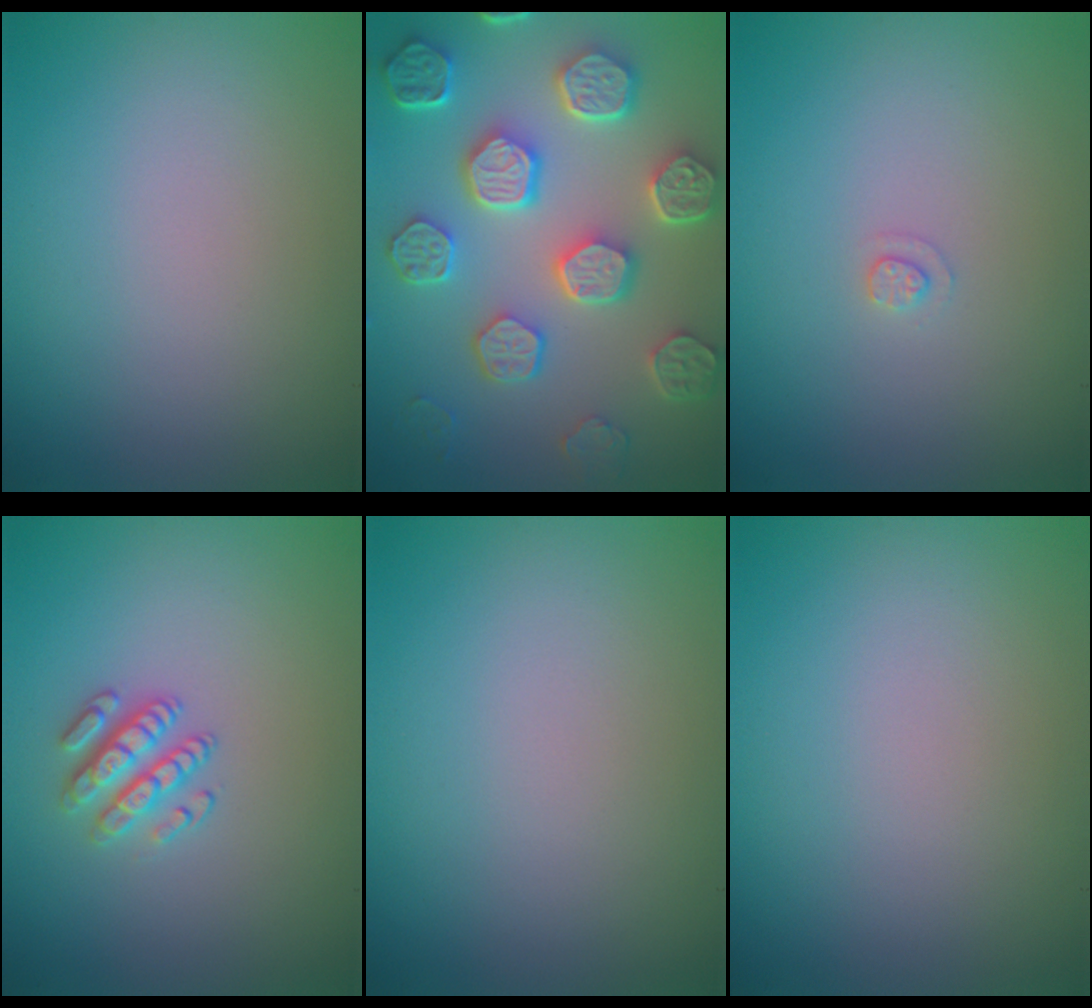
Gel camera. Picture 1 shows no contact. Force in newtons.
{"total": 8.4, "press": 6.5, "slide": 5.3}
{"total": 0.9, "press": 0.9, "slide": 0.2}
{"total": 2.7, "press": 2.5, "slide": 1.0}
{"total": 0.0}
{"total": 0.0}